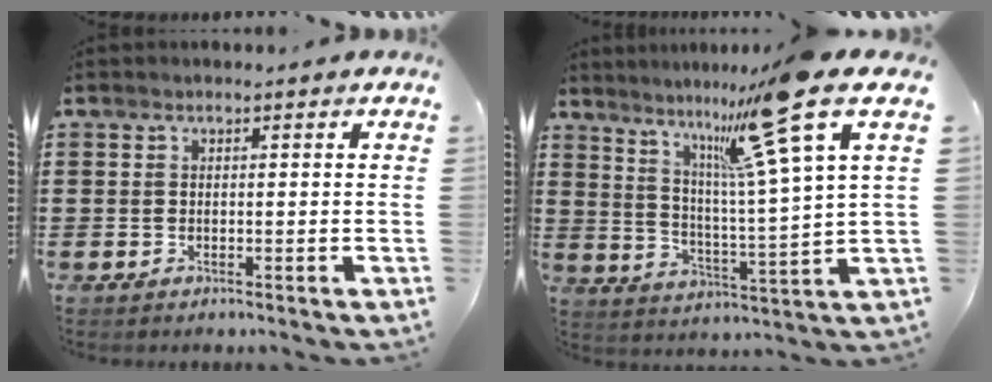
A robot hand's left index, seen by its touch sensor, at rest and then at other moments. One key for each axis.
{"total": 12.2, "fx": 8.7, "fy": -1.7, "fz": 8.4, "tx": -0.156, "ty": -0.053, "tz": 0.124}